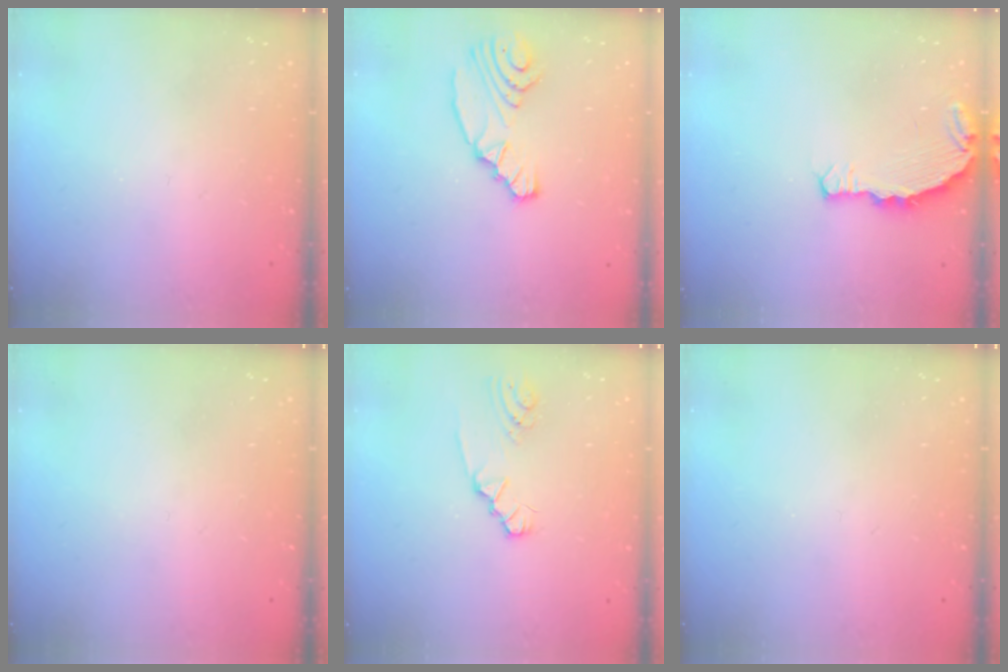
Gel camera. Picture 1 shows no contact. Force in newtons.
{"total": 11.5, "press": 10.7, "slide": 4.2}
{"total": 4.7, "press": 4.7, "slide": 0.4}
{"total": 0.0}
{"total": 2.2, "press": 2.2, "slide": 0.4}
{"total": 0.0}